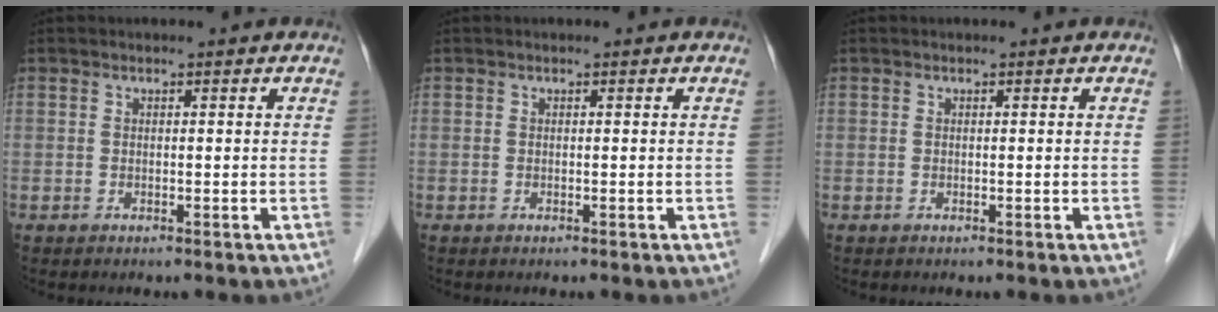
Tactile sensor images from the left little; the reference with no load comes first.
{"total": 0.0}
{"total": 0.0}